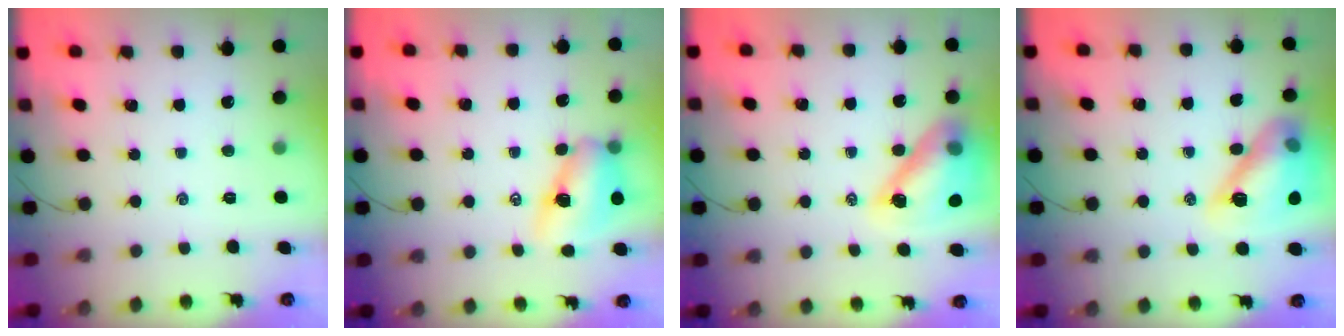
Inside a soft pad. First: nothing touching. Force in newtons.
{"total": 9.9, "press": 9.8, "slide": 1.7}
{"total": 14.2, "press": 13.6, "slide": 3.9}
{"total": 15.1, "press": 14.9, "slide": 2.1}